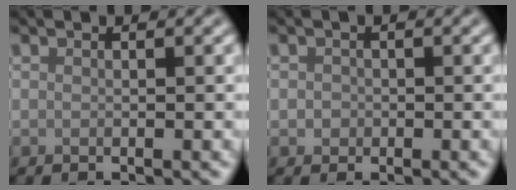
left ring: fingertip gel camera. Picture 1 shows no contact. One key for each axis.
{"total": 0.9, "fx": -0.1, "fy": 0.9, "fz": 0.2, "tx": 0.003, "ty": -0.004, "tz": -0.005}